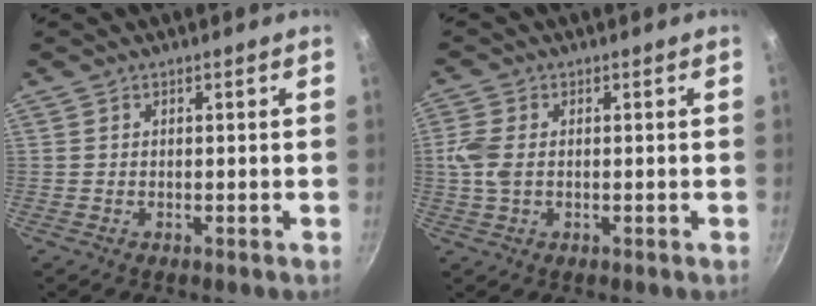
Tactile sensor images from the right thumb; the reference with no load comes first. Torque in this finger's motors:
{"motor_torque": [0.27, 1.29, 0.27, 0.65, 0.06]}